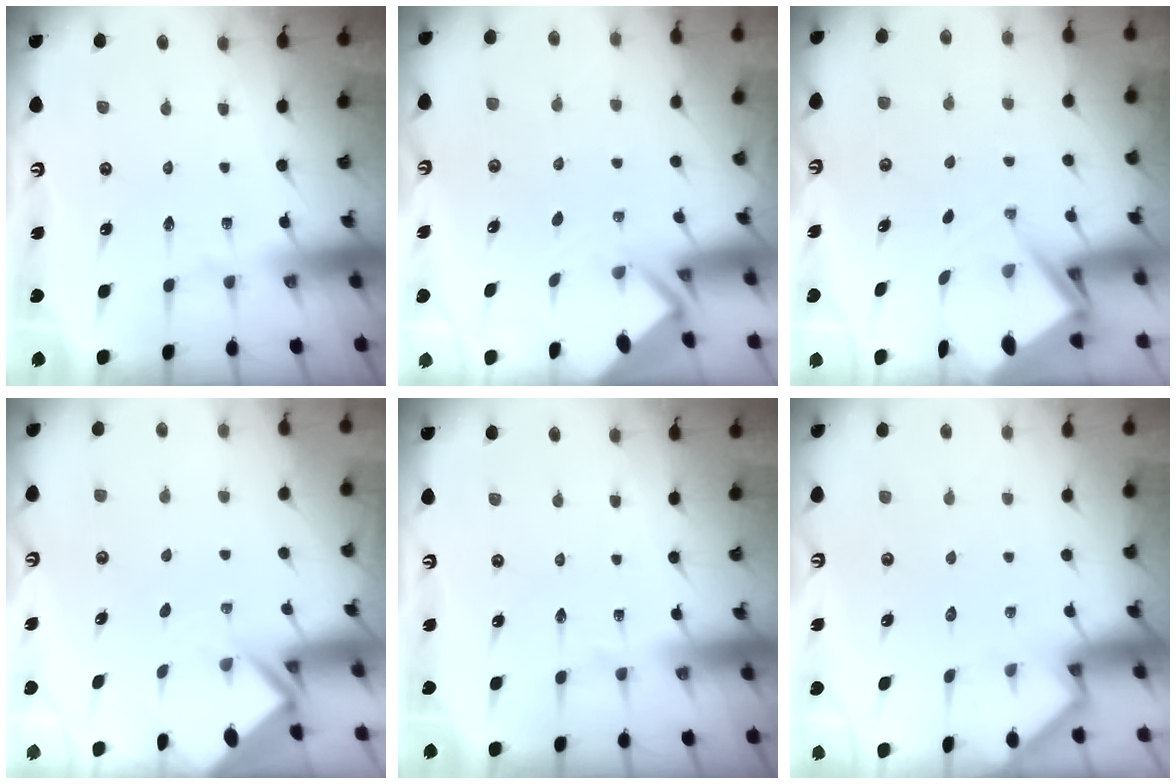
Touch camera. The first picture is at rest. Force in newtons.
{"total": 2.0, "press": 2.0, "slide": 0.0}
{"total": 6.1, "press": 6.1, "slide": 0.6}
{"total": 3.1, "press": 3.1, "slide": 0.2}
{"total": 0.0}
{"total": 2.6, "press": 2.5, "slide": 0.3}